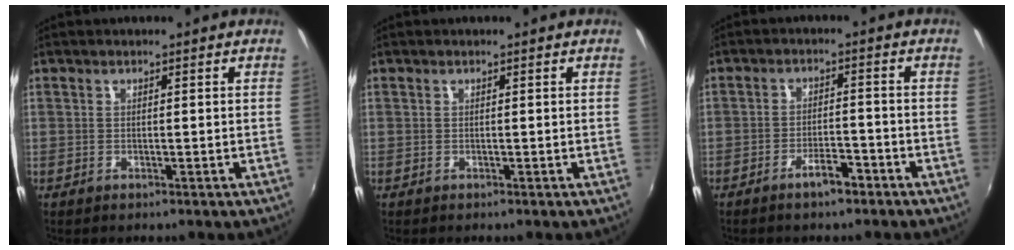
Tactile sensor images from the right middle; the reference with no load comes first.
{"total": 0.0}
{"total": 4.2, "force": [-3.1, 1.3, 2.5], "torque": [-0.054, 0.000, -0.048]}